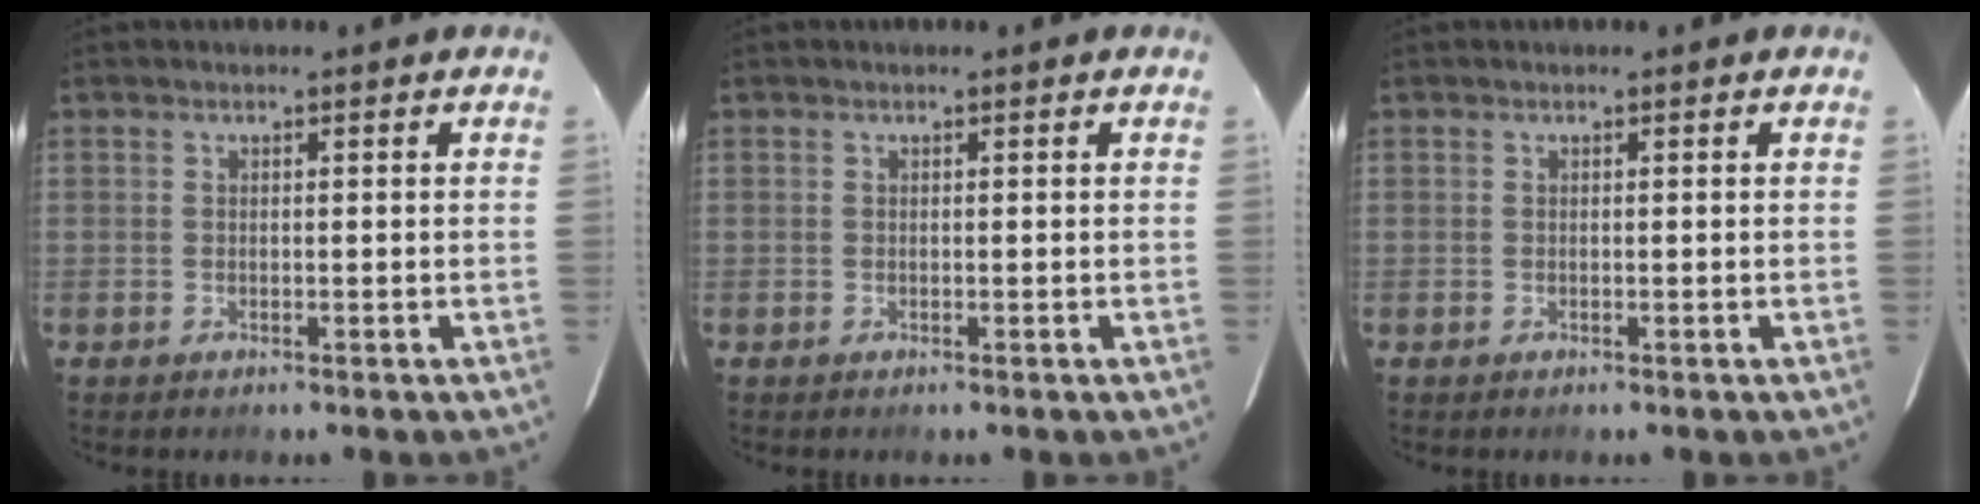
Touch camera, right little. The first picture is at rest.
{"total": 0.0}
{"total": 0.0}